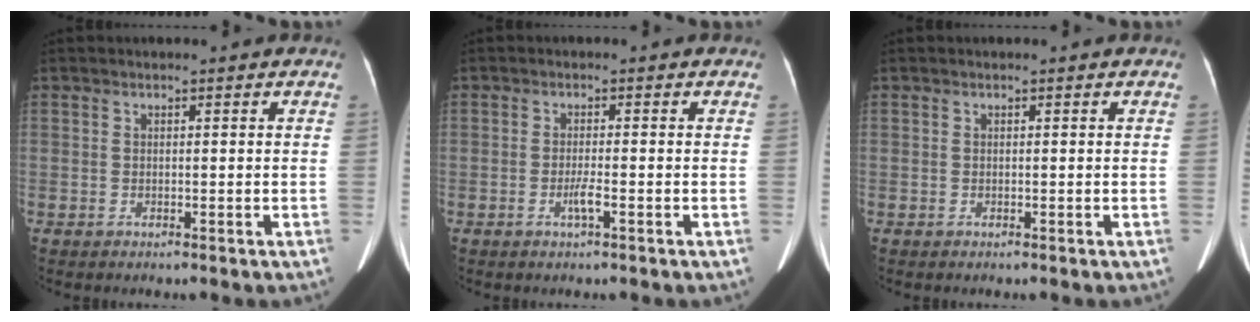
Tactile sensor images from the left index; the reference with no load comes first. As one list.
[{"total": 1.9, "force": [-0.8, -0.1, 1.7], "torque": [-0.036, -0.003, -0.016]}, {"total": 0.0}]